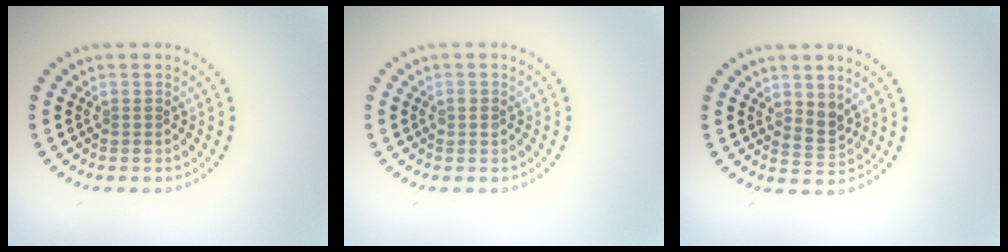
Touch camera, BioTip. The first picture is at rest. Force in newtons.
{"total": 1.0, "press": 1.0, "slide": 0.0}
{"total": 1.9, "press": 1.6, "slide": 1.0}